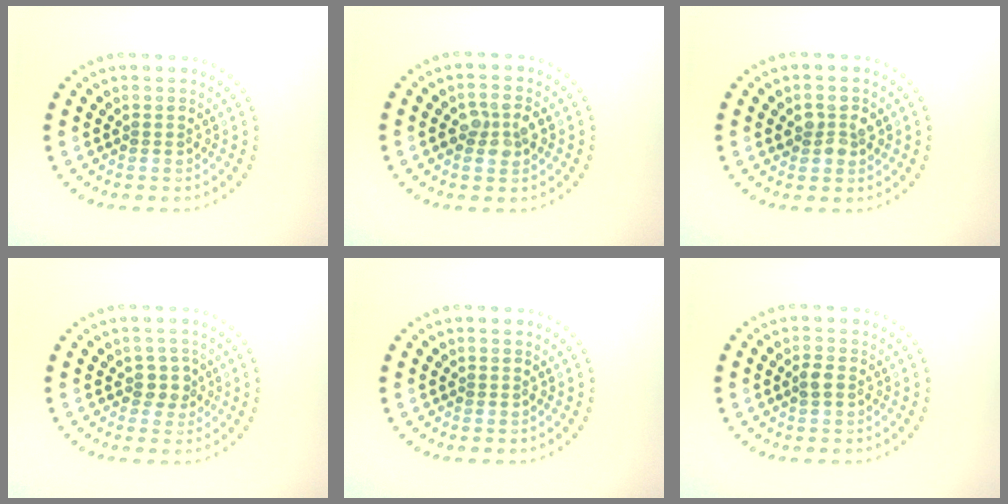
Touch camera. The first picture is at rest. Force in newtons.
{"total": 2.5, "press": 2.5, "slide": 0.1}
{"total": 2.0, "press": 1.9, "slide": 0.4}
{"total": 1.8, "press": 1.5, "slide": 1.0}
{"total": 0.0}
{"total": 1.2, "press": 1.2, "slide": 0.2}